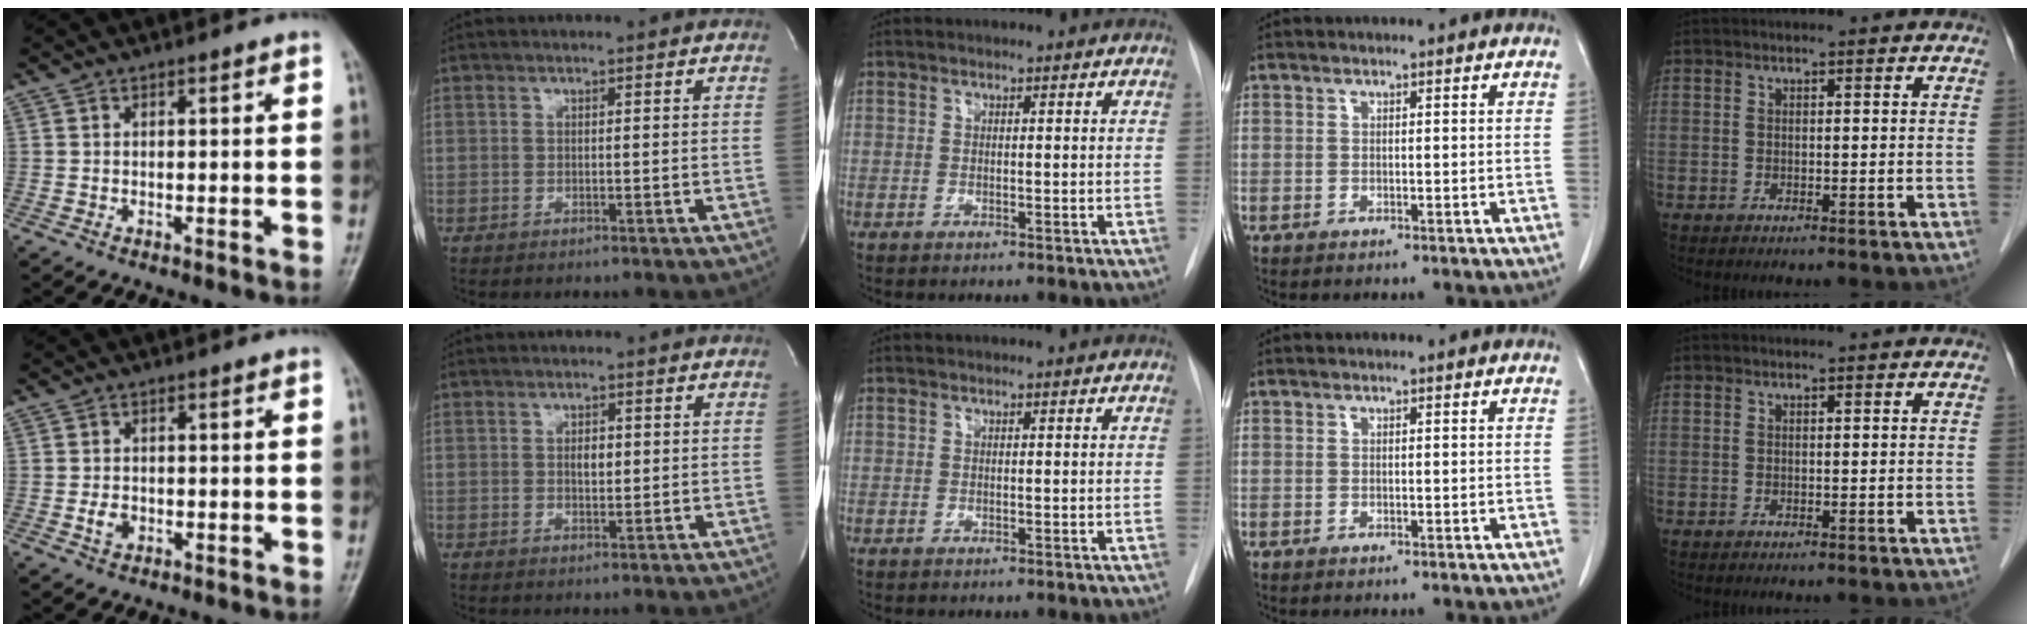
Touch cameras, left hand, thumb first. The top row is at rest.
{"thumb": {"total": 2.4, "force": [-0.6, 1.8, 1.5], "torque": [-0.021, 0.002, -0.010]}, "index": {"total": 1.6, "force": [0.0, 0.9, 1.3], "torque": [-0.021, -0.003, -0.002]}}